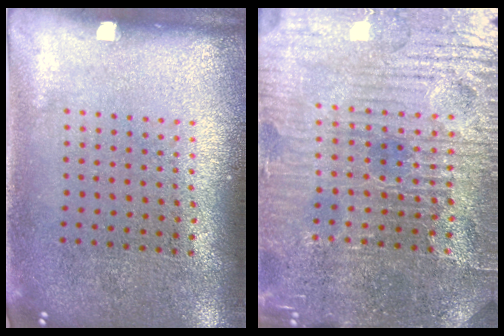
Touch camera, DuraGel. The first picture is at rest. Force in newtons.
{"total": 4.9, "press": 4.7, "slide": 1.2}